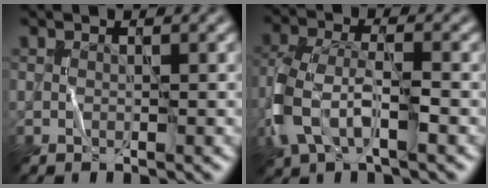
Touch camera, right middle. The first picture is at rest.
{"total": 5.5, "force": [-2.4, 2.9, 4.0], "torque": [-0.093, 0.000, -0.052]}